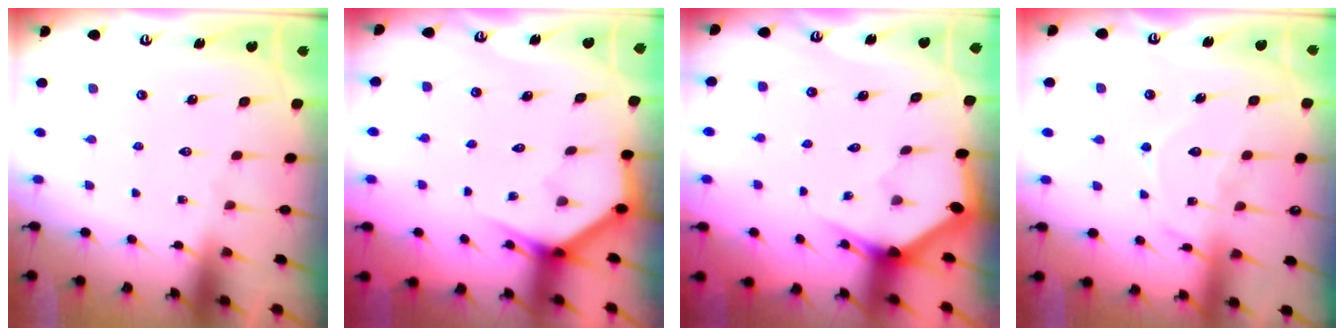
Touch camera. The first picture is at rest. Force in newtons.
{"total": 3.6, "press": 3.6, "slide": 0.3}
{"total": 2.9, "press": 2.9, "slide": 0.0}
{"total": 11.9, "press": 11.8, "slide": 1.1}